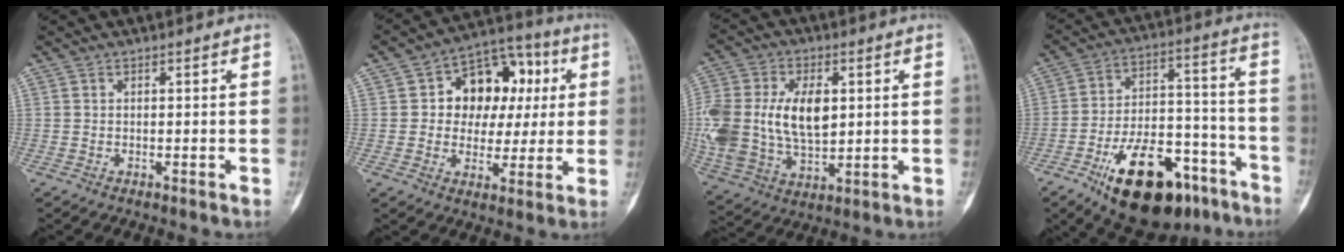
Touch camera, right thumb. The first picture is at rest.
{"total": 14.8, "force": [2.6, 11.1, 9.5], "torque": [-0.073, 0.022, 0.035]}
{"total": 21.4, "force": [2.3, 13.5, 16.5], "torque": [-0.369, -0.007, 0.053]}
{"total": 23.3, "force": [-13.5, 11.0, 15.5], "torque": [-0.222, 0.078, -0.211]}